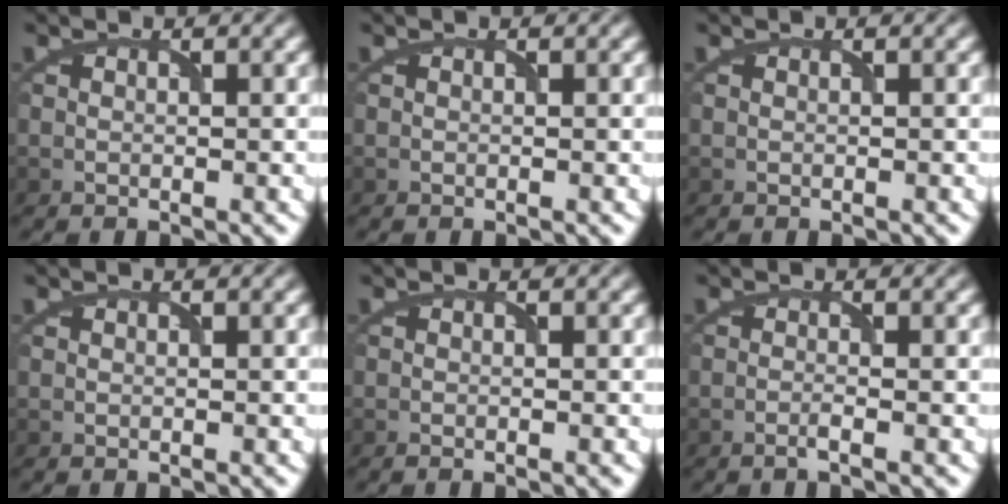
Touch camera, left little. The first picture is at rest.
{"total": 0.0}
{"total": 0.0}
{"total": 0.0}
{"total": 0.9, "force": [-0.6, 0.2, 0.7], "torque": [-0.008, -0.003, -0.008]}
{"total": 1.1, "force": [-0.5, 0.1, 0.9], "torque": [-0.015, 0.001, -0.015]}